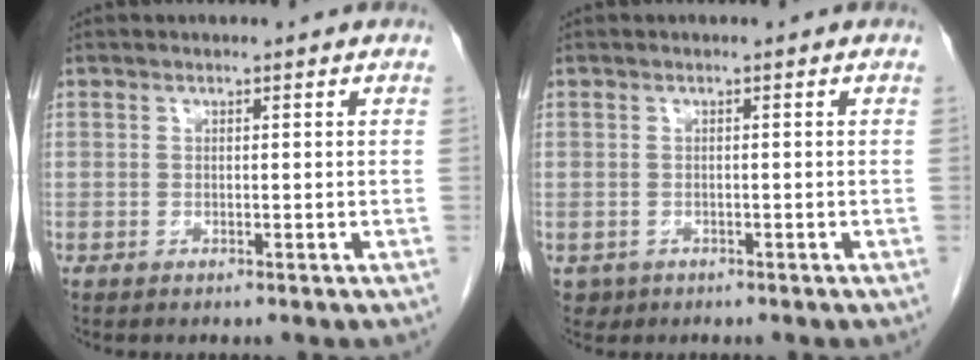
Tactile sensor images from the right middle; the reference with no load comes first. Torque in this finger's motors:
{"motor_torque": [-0.45, -0.26, -0.08, -0.02]}